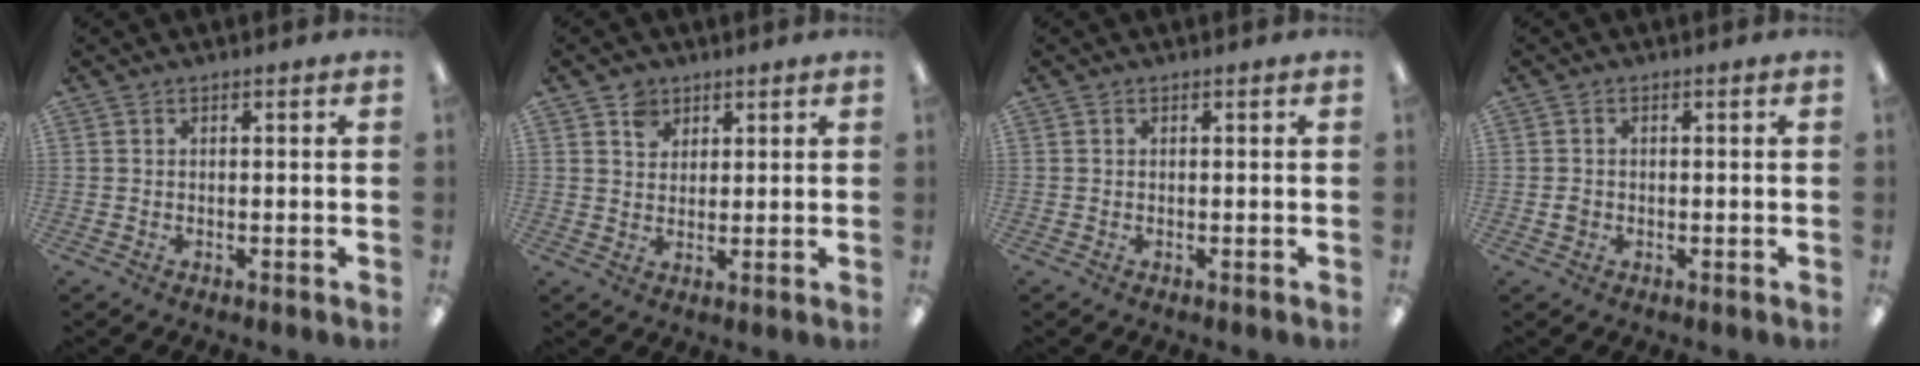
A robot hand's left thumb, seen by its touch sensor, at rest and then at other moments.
{"total": 4.1, "force": [2.6, 3.1, 0.8], "torque": [-0.010, -0.003, 0.048]}
{"total": 0.0}
{"total": 1.3, "force": [-0.2, 1.2, 0.4], "torque": [-0.009, 0.004, -0.006]}